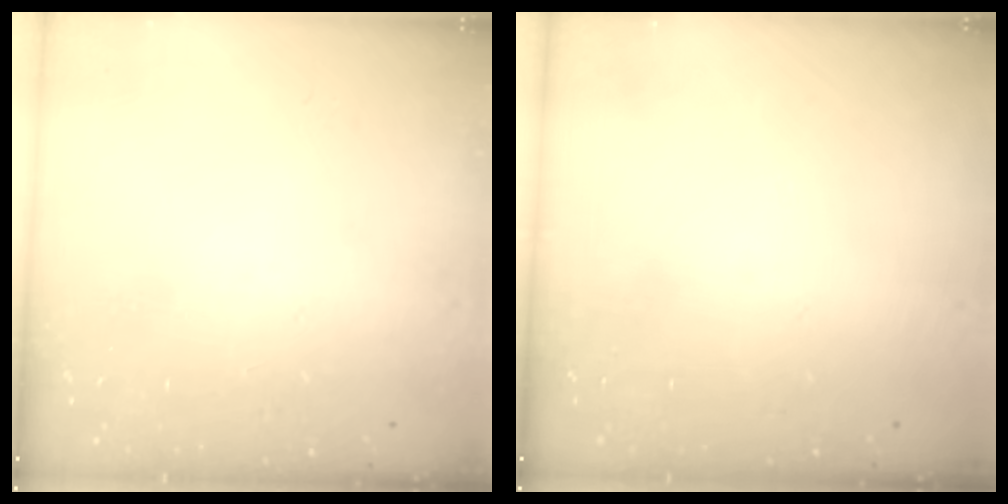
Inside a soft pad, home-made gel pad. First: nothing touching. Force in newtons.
{"total": 0.0}